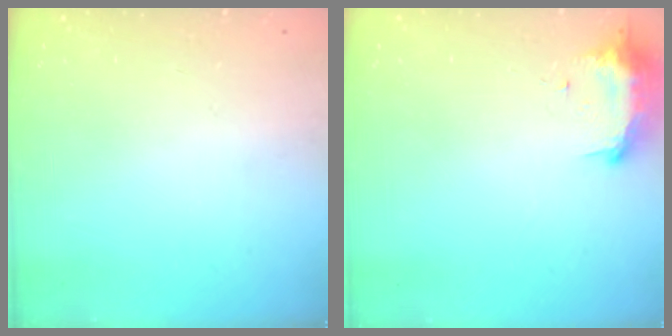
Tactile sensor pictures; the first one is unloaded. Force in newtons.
{"total": 9.5, "press": 9.4, "slide": 0.8}